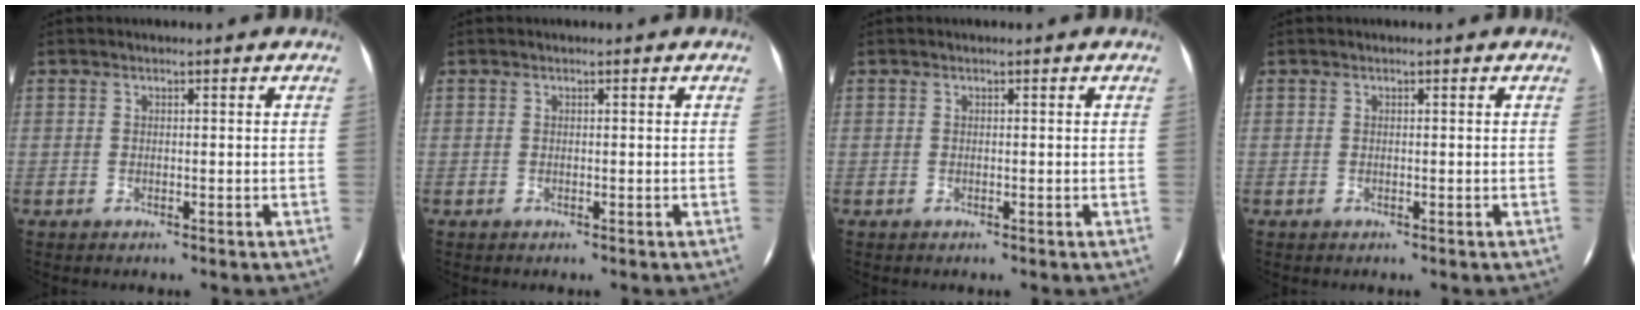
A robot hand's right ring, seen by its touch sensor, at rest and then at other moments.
{"total": 0.0}
{"total": 0.0}
{"total": 0.0}